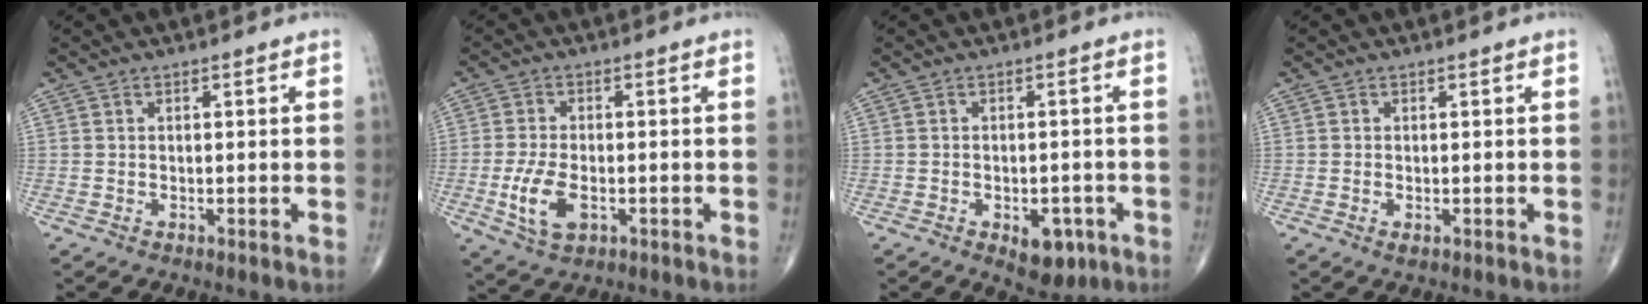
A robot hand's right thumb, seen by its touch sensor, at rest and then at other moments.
{"total": 7.3, "force": [-1.9, 3.9, 5.9], "torque": [-0.123, -0.002, -0.032]}
{"total": 6.1, "force": [-2.7, 3.5, 4.2], "torque": [-0.038, 0.009, -0.026]}
{"total": 1.0, "force": [-0.3, 0.5, 0.8], "torque": [-0.014, 0.000, -0.004]}